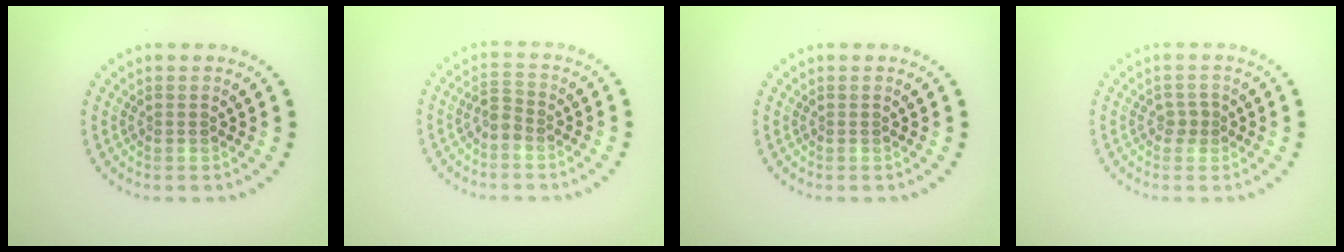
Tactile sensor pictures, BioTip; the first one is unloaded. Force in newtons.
{"total": 1.3, "press": 1.3, "slide": 0.5}
{"total": 0.0}
{"total": 1.1, "press": 1.0, "slide": 0.4}